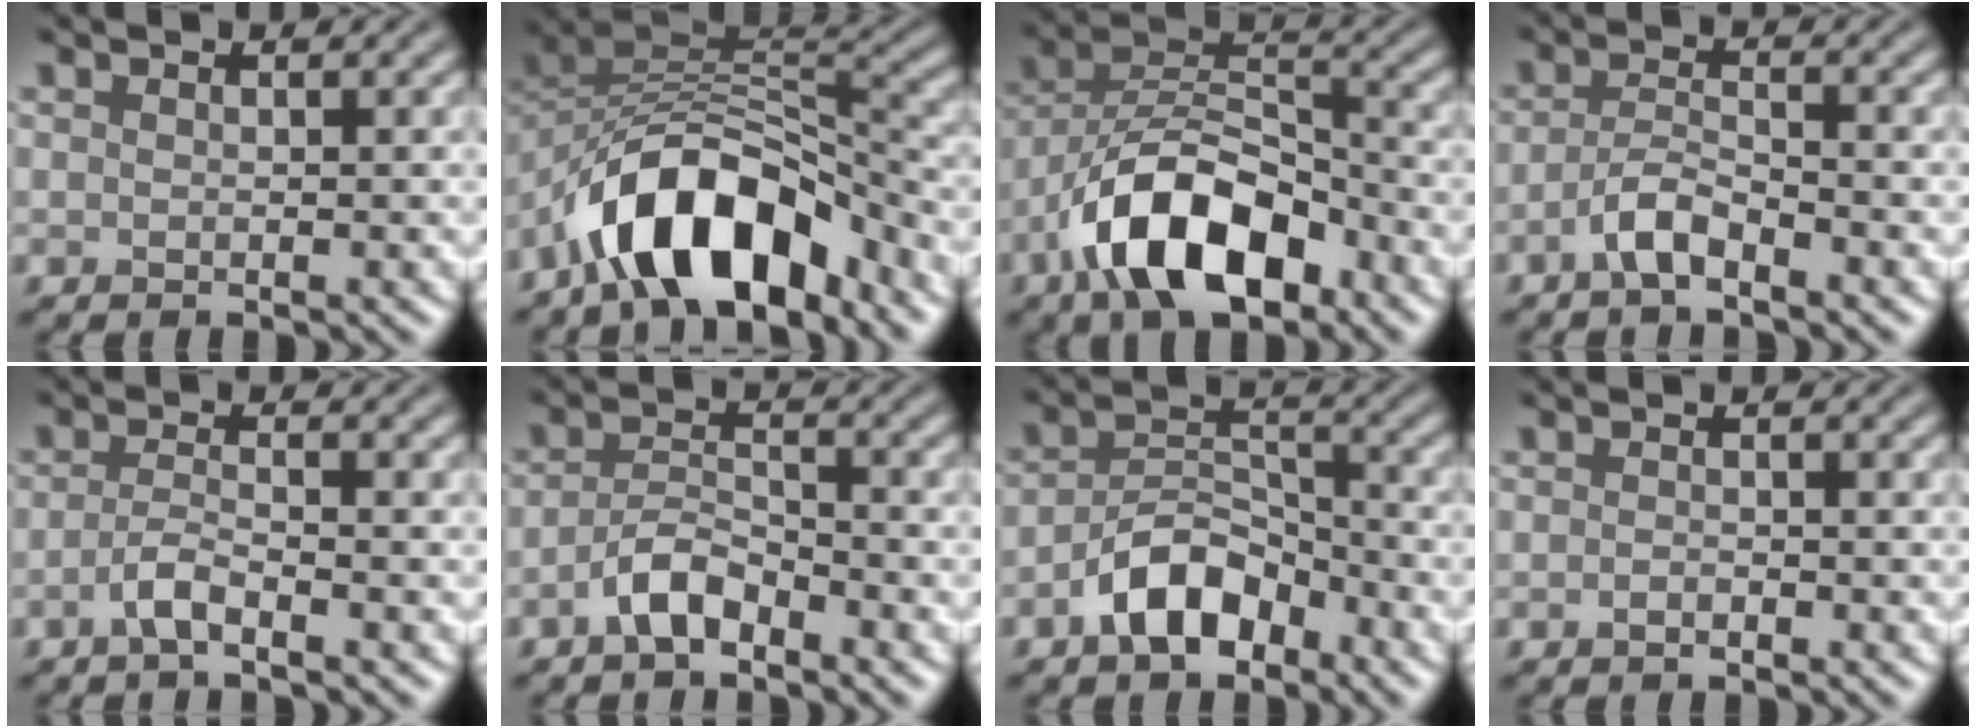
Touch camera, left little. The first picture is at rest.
{"total": 10.1, "force": [-6.3, 4.3, 6.6], "torque": [-0.096, 0.012, -0.117]}
{"total": 9.7, "force": [-5.5, 4.4, 6.7], "torque": [-0.112, 0.016, -0.106]}
{"total": 2.6, "force": [-1.6, 0.6, 1.9], "torque": [-0.041, 0.006, -0.039]}
{"total": 2.1, "force": [-1.1, 0.4, 1.7], "torque": [-0.036, 0.003, -0.028]}
{"total": 2.9, "force": [-1.9, 1.1, 1.9], "torque": [-0.040, 0.009, -0.042]}
{"total": 5.2, "force": [-3.1, 2.7, 3.2], "torque": [-0.051, 0.010, -0.063]}
{"total": 0.6, "force": [-0.4, 0.2, 0.4], "torque": [-0.010, -0.001, -0.007]}